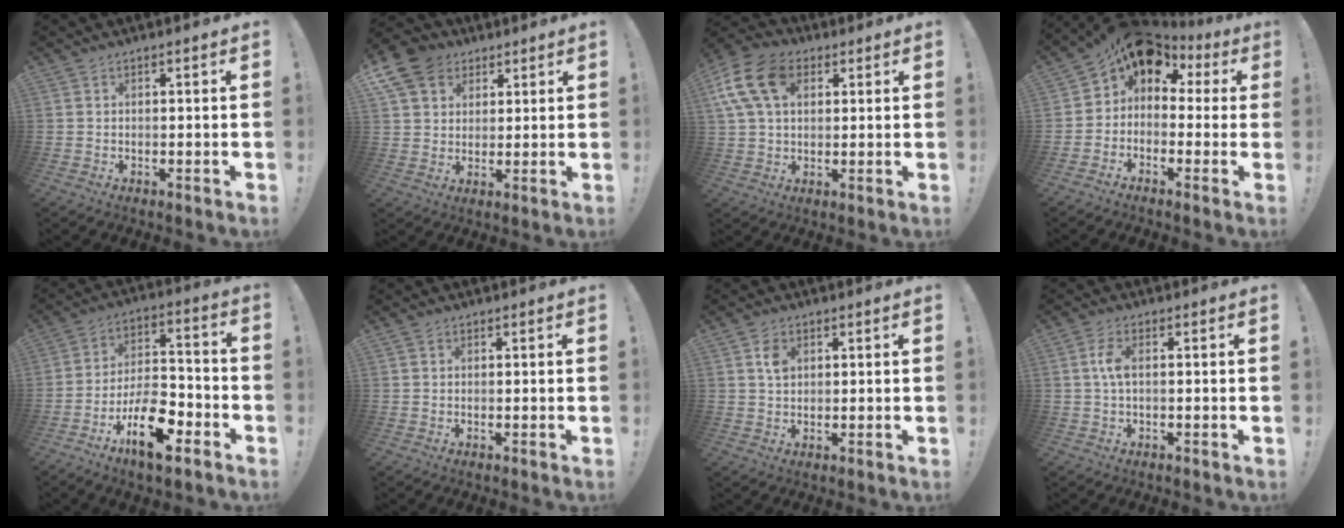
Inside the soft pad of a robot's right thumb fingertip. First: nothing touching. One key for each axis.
{"total": 11.2, "fx": 5.4, "fy": 8.9, "fz": 4.1, "tx": -0.073, "ty": -0.033, "tz": 0.109}
{"total": 15.5, "fx": 5.5, "fy": 10.5, "fz": 10.0, "tx": -0.195, "ty": -0.011, "tz": 0.107}
{"total": 7.8, "fx": 3.8, "fy": 5.7, "fz": 3.7, "tx": -0.053, "ty": -0.030, "tz": 0.067}
{"total": 16.6, "fx": -9.2, "fy": 7.5, "fz": 11.7, "tx": -0.188, "ty": 0.067, "tz": -0.146}
{"total": 0.7, "fx": 0.4, "fy": 0.5, "fz": 0.0, "tx": 0.004, "ty": -0.001, "tz": 0.007}
{"total": 3.5, "fx": 1.4, "fy": 2.4, "fz": 2.1, "tx": -0.021, "ty": -0.006, "tz": 0.023}
{"total": 4.5, "fx": 0.3, "fy": 2.0, "fz": 4.1, "tx": -0.074, "ty": 0.004, "tz": 0.004}